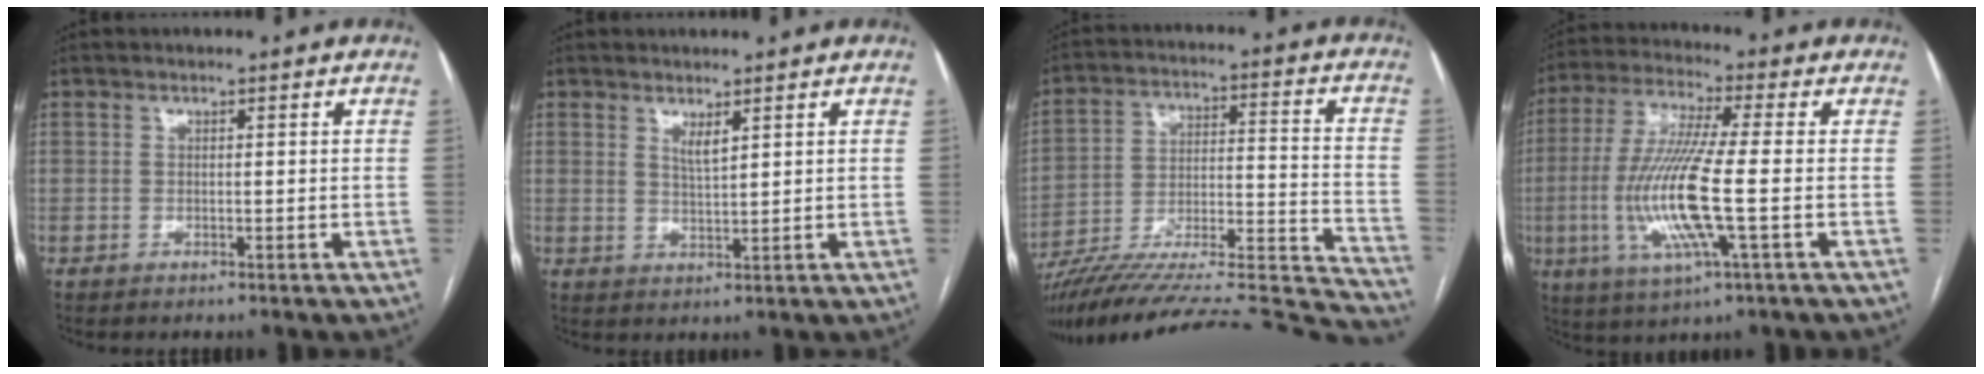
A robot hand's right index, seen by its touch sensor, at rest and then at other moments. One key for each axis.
{"total": 2.1, "fx": 1.4, "fy": 0.2, "fz": 1.6, "tx": -0.033, "ty": -0.009, "tz": 0.030}
{"total": 34.4, "fx": -31.5, "fy": 3.1, "fz": 13.6, "tx": -0.149, "ty": -0.014, "tz": -0.442}
{"total": 13.7, "fx": -2.6, "fy": 0.5, "fz": 13.4, "tx": -0.286, "ty": -0.014, "tz": -0.055}